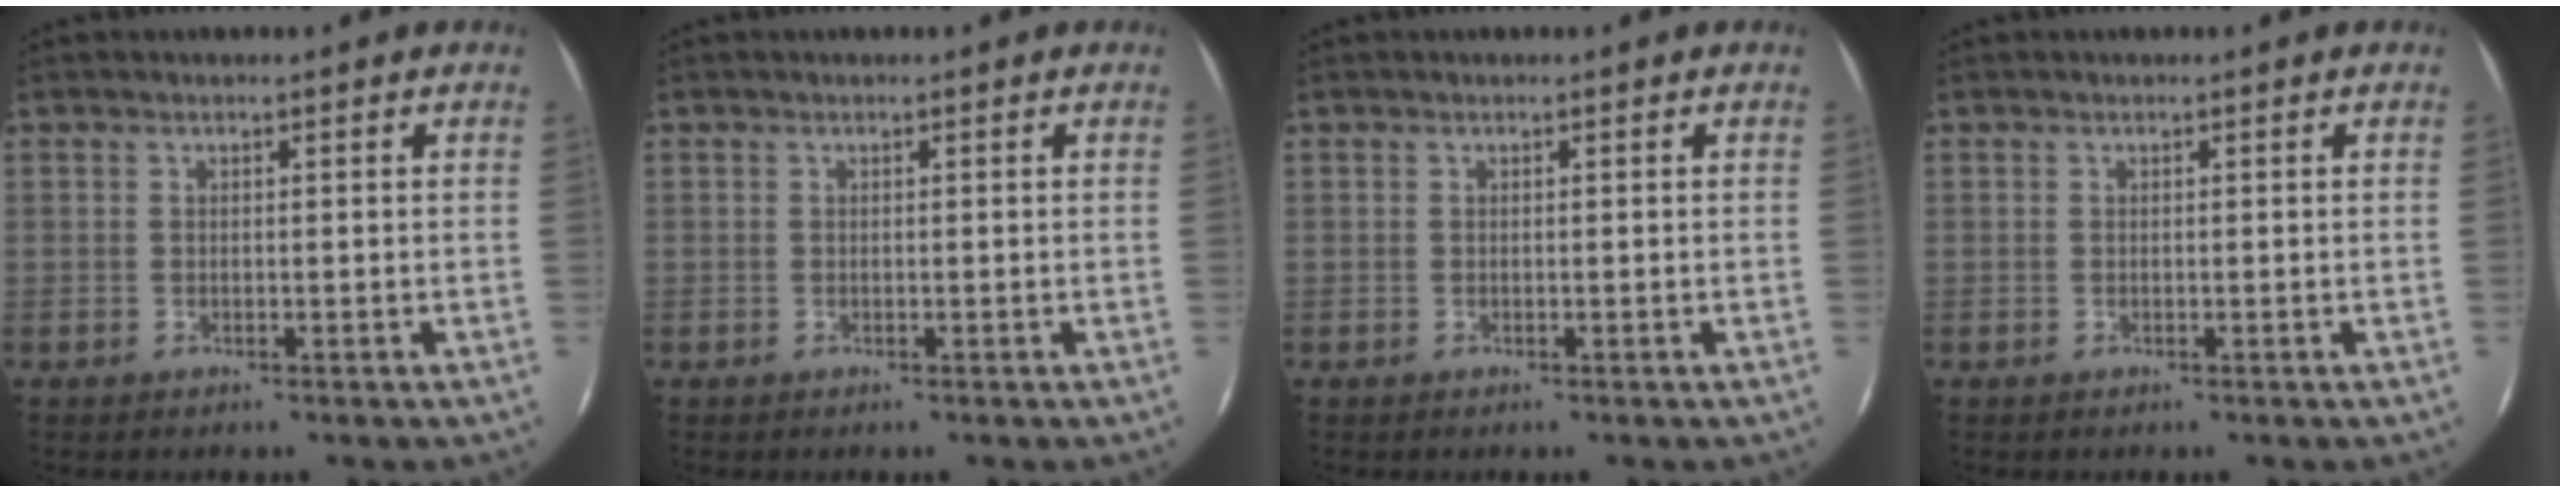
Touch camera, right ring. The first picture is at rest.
{"total": 0.0}
{"total": 0.0}
{"total": 0.0}